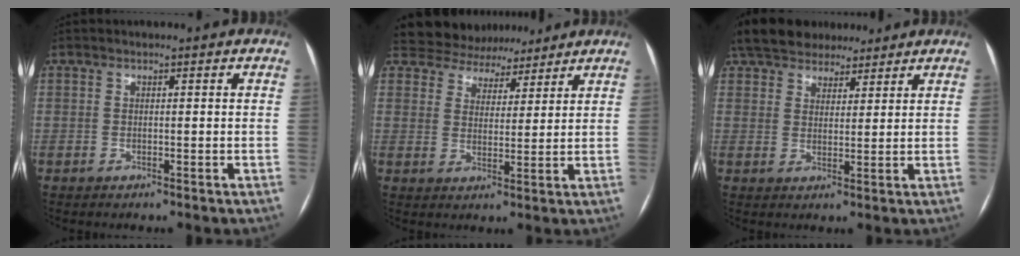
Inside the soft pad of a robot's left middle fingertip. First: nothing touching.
{"total": 9.9, "force": [8.9, 4.1, 0.8], "torque": [-0.004, 0.018, 0.130]}
{"total": 13.3, "force": [10.9, 6.1, 4.7], "torque": [-0.091, 0.042, 0.173]}